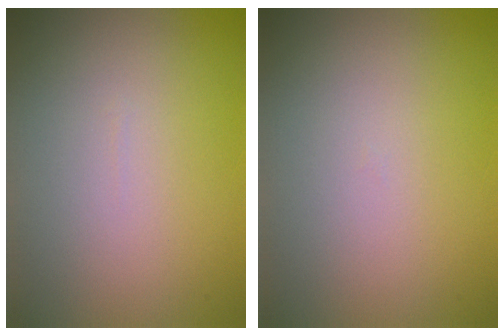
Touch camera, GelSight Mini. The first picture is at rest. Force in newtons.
{"total": 0.0}